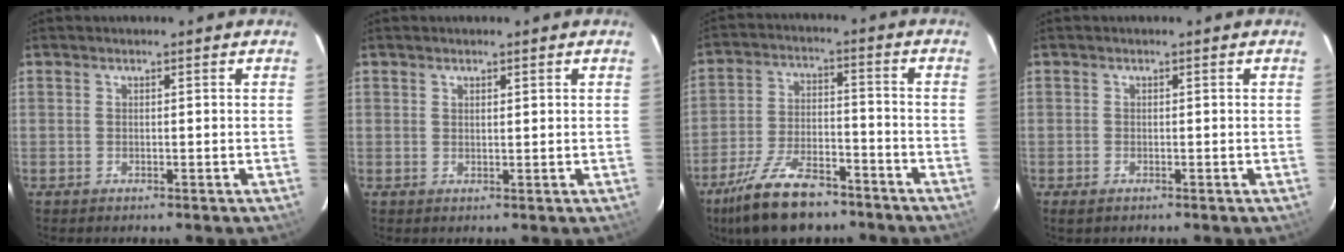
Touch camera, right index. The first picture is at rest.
{"total": 0.9, "force": [0.7, 0.4, 0.5], "torque": [-0.007, 0.001, 0.012]}
{"total": 15.4, "force": [-11.4, 6.0, 8.4], "torque": [-0.182, -0.015, -0.196]}
{"total": 1.2, "force": [-0.8, 0.7, 0.6], "torque": [-0.012, -0.005, -0.017]}